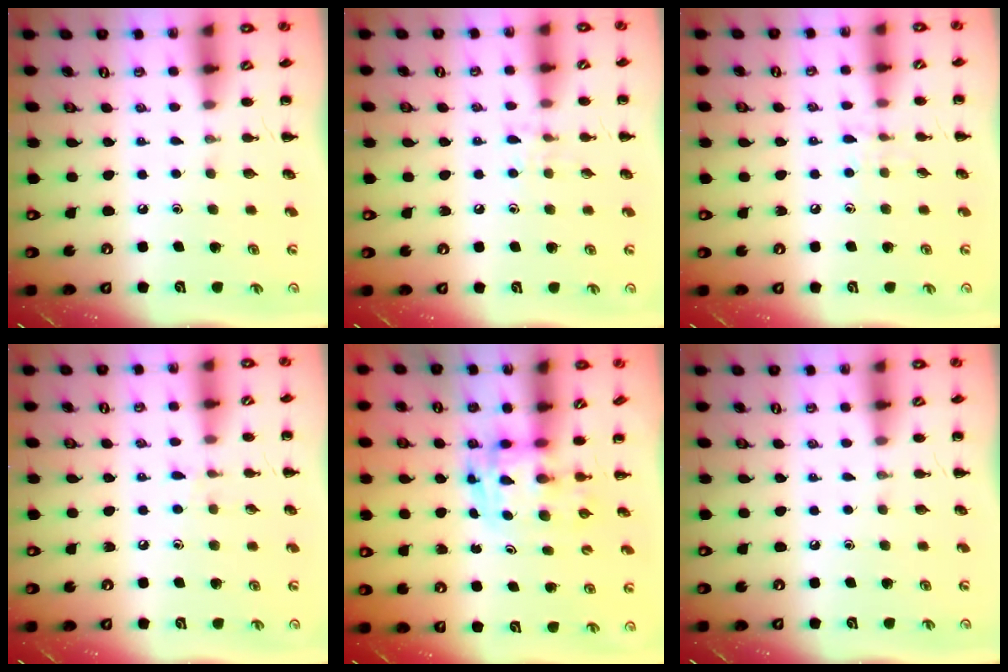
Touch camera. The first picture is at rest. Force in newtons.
{"total": 6.1, "press": 5.8, "slide": 1.9}
{"total": 5.4, "press": 5.2, "slide": 1.6}
{"total": 5.4, "press": 4.9, "slide": 2.2}
{"total": 3.6, "press": 3.5, "slide": 0.6}
{"total": 0.0}